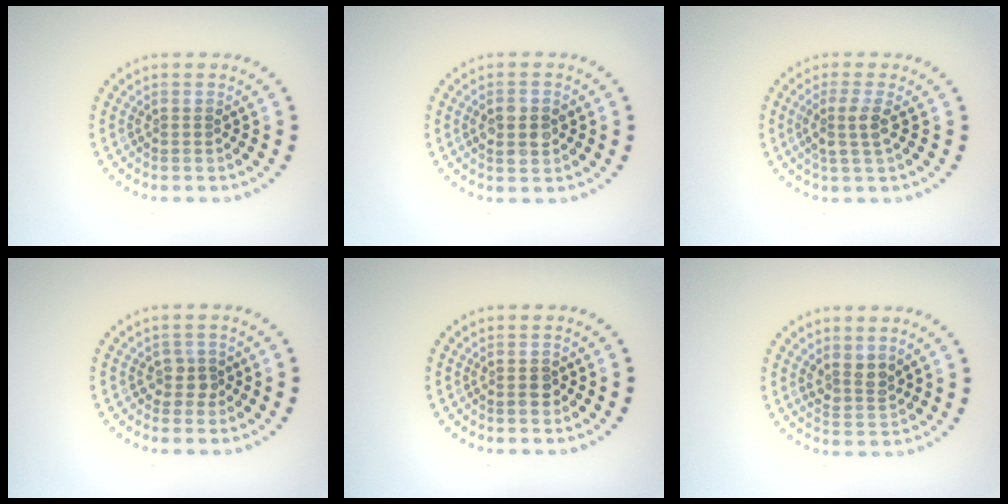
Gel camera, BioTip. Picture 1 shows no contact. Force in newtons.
{"total": 2.8, "press": 2.8, "slide": 0.2}
{"total": 2.2, "press": 1.9, "slide": 1.2}
{"total": 1.6, "press": 1.3, "slide": 0.9}
{"total": 1.2, "press": 1.1, "slide": 0.4}
{"total": 2.2, "press": 1.8, "slide": 1.2}